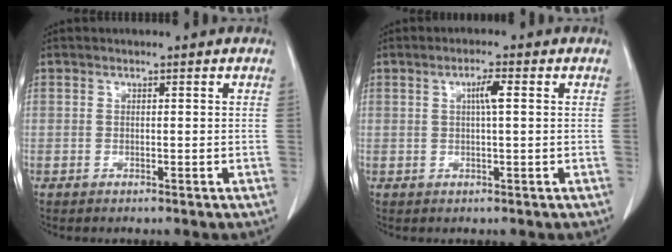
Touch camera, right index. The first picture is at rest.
{"total": 2.6, "force": [0.6, 0.3, 2.5], "torque": [-0.045, 0.003, 0.009]}